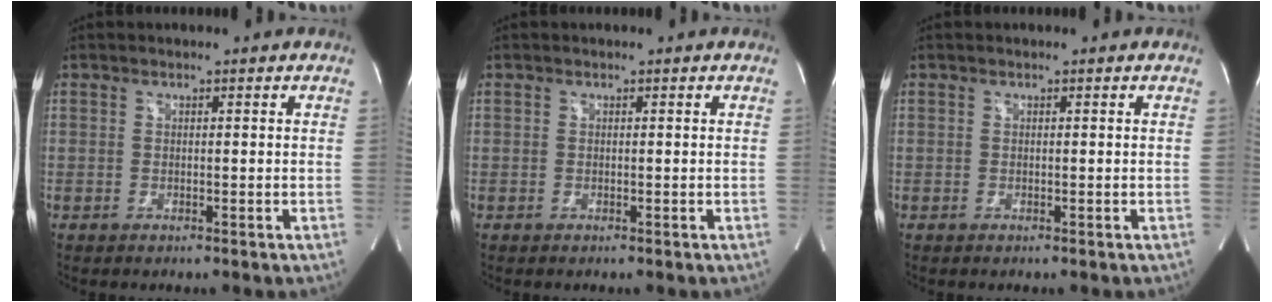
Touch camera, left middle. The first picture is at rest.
{"total": 0.0}
{"total": 0.0}